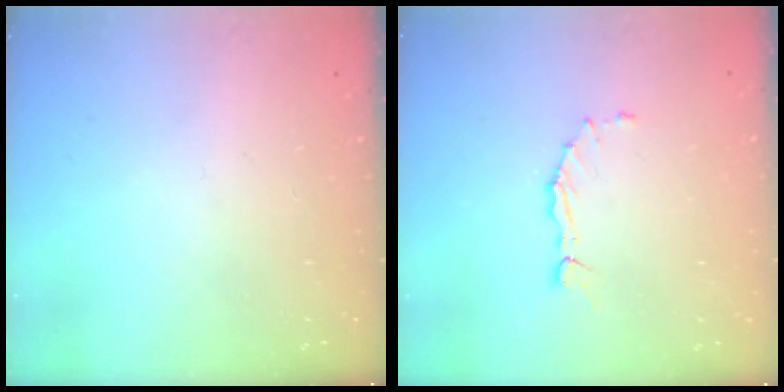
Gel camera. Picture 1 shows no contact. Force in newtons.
{"total": 1.6, "press": 1.6, "slide": 0.3}